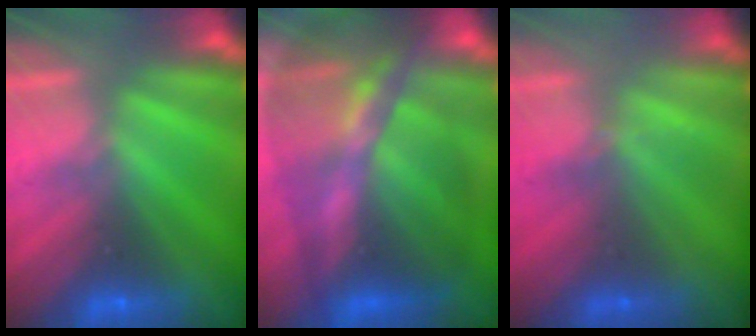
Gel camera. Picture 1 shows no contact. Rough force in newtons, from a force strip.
{"total": 11.7}
{"total": 2.3}